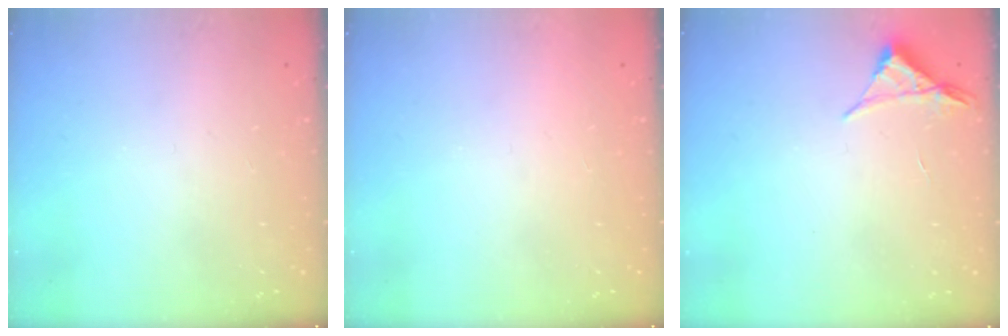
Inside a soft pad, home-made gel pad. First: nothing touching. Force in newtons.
{"total": 1.6, "press": 1.5, "slide": 0.1}
{"total": 3.5, "press": 3.5, "slide": 0.6}